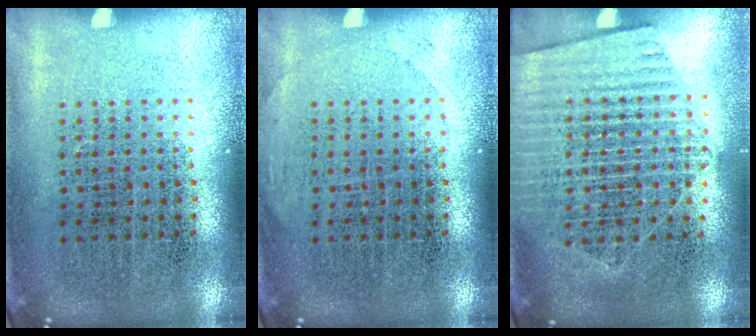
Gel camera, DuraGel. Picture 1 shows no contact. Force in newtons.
{"total": 0.7, "press": 0.6, "slide": 0.1}
{"total": 1.6, "press": 1.5, "slide": 0.7}